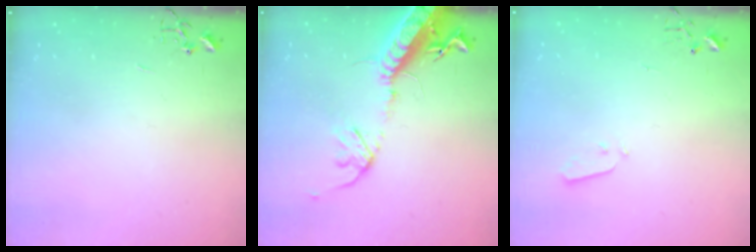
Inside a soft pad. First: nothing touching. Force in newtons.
{"total": 17.1, "press": 16.6, "slide": 4.0}
{"total": 3.0, "press": 2.9, "slide": 0.3}